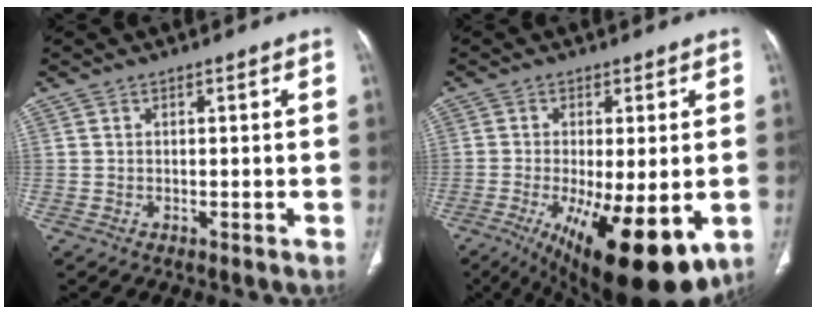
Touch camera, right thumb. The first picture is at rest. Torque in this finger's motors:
{"motor_torque": [2.00, 2.61, 0.61, -0.20, 0.41]}